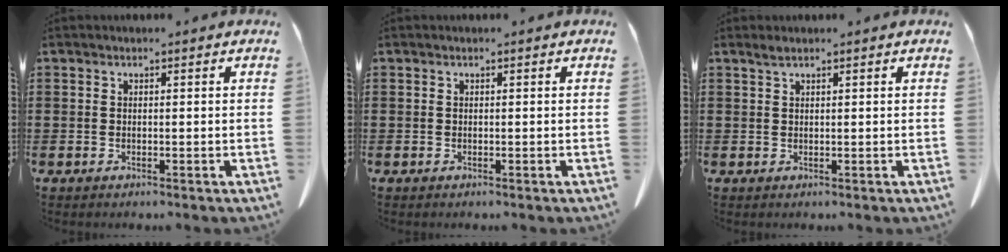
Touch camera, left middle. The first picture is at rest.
{"total": 0.0}
{"total": 1.1, "force": [0.8, 0.1, 0.7], "torque": [-0.016, 0.001, 0.014]}